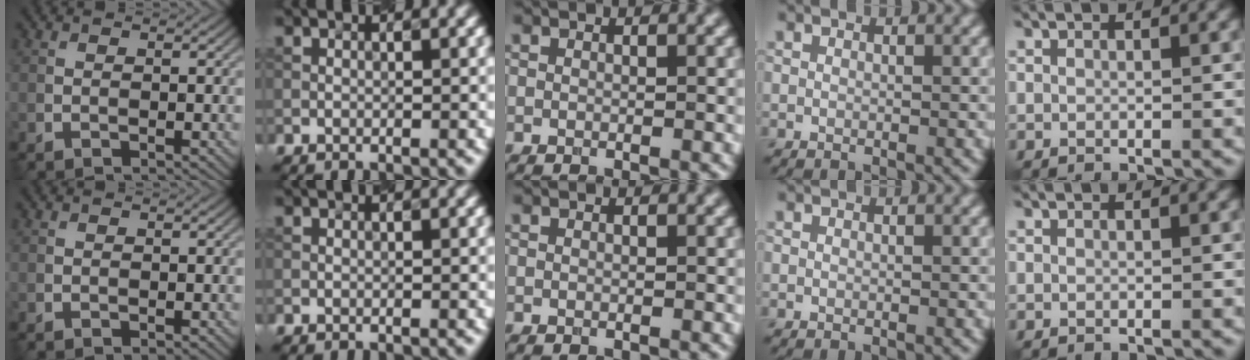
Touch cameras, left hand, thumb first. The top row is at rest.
{}